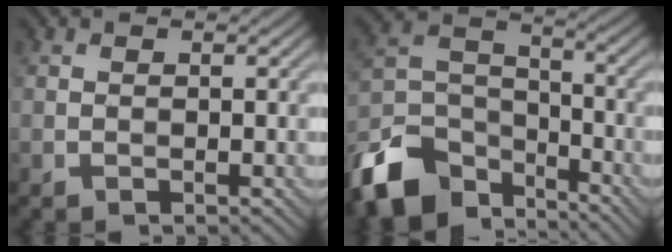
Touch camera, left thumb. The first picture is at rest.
{"total": 12.1, "force": [-8.8, 6.5, 5.2], "torque": [-0.130, -0.009, -0.180]}